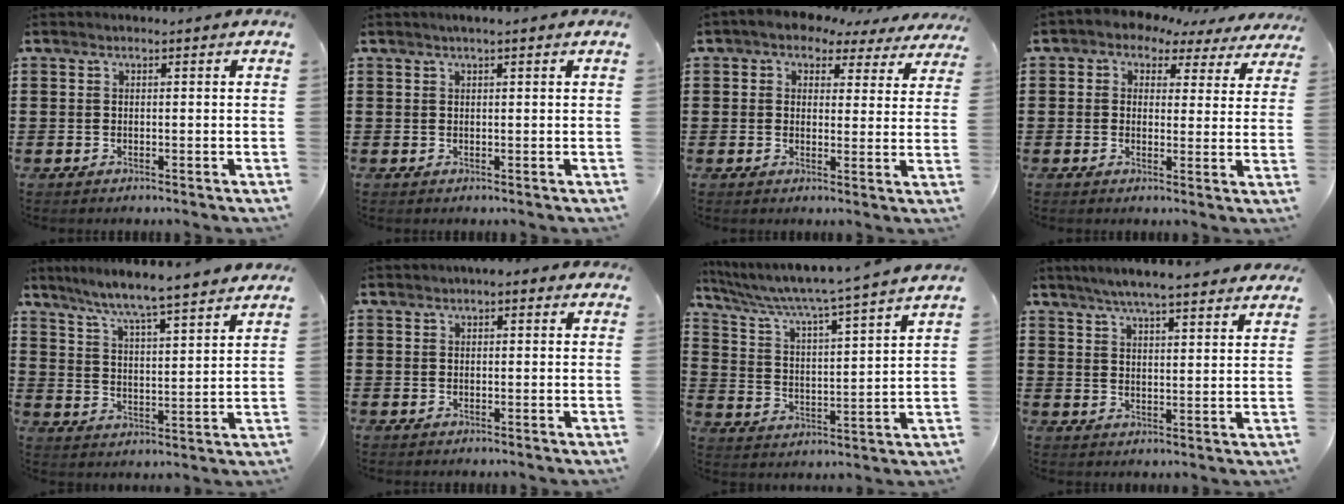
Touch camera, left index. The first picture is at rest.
{"total": 0.9, "force": [0.5, 0.0, 0.7], "torque": [-0.014, 0.001, 0.008]}
{"total": 3.2, "force": [2.6, 1.8, 0.7], "torque": [-0.025, -0.014, 0.040]}
{"total": 2.7, "force": [1.8, 1.9, 0.5], "torque": [-0.021, -0.013, 0.023]}
{"total": 5.8, "force": [5.3, -0.8, 2.1], "torque": [-0.066, -0.040, 0.086]}
{"total": 1.9, "force": [1.5, 0.9, 0.8], "torque": [-0.018, 0.008, 0.026]}
{"total": 5.6, "force": [4.9, -0.8, 2.7], "torque": [-0.075, -0.044, 0.073]}
{"total": 5.2, "force": [4.8, 0.0, 1.9], "torque": [-0.052, -0.016, 0.085]}